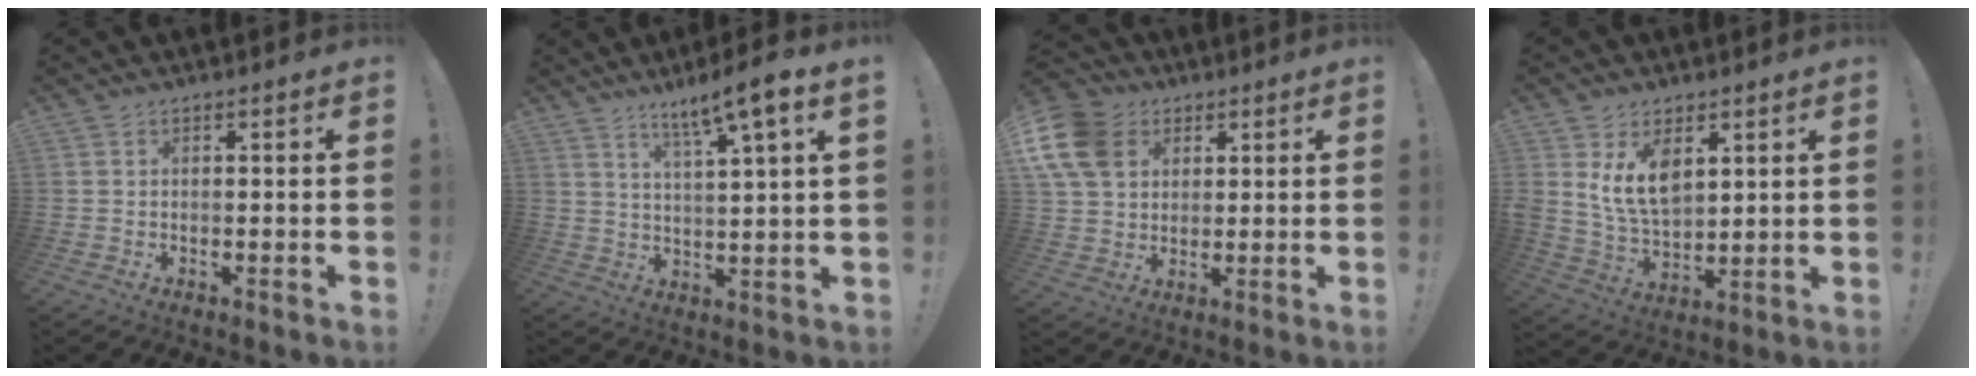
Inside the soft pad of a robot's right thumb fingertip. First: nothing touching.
{"total": 9.0, "force": [6.0, -0.7, 6.6], "torque": [-0.107, -0.039, 0.092]}
{"total": 15.2, "force": [5.2, 12.1, 7.6], "torque": [-0.126, -0.019, 0.106]}
{"total": 11.8, "force": [5.5, 7.6, 7.2], "torque": [-0.128, -0.030, 0.104]}